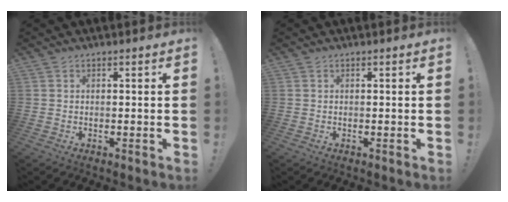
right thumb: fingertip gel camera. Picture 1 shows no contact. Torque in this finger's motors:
{"motor_torque": [-0.01, 0.00, -0.14, 0.13, 0.01]}